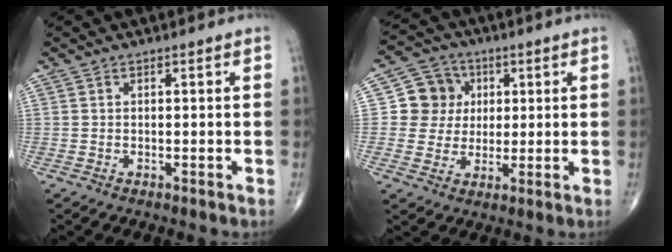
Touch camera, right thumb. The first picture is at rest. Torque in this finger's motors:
{"motor_torque": [0.16, -0.11, 0.38, -0.07, 0.00]}